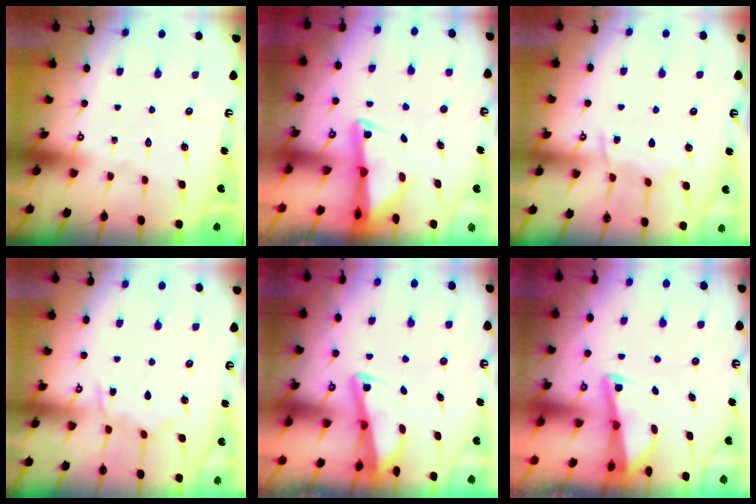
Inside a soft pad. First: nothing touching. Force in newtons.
{"total": 2.4, "press": 2.3, "slide": 0.5}
{"total": 7.4, "press": 7.4, "slide": 0.7}
{"total": 6.8, "press": 6.8, "slide": 0.9}
{"total": 2.7, "press": 2.6, "slide": 0.4}
{"total": 2.2, "press": 2.2, "slide": 0.3}